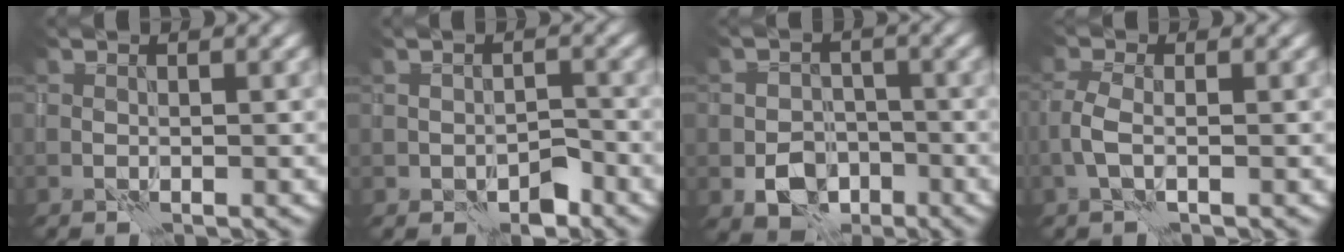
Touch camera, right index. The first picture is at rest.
{"total": 2.1, "force": [-1.3, 1.3, 1.0], "torque": [-0.009, 0.004, -0.018]}
{"total": 3.9, "force": [-1.6, 3.0, 1.8], "torque": [-0.025, -0.006, -0.029]}
{"total": 2.0, "force": [-0.4, 0.9, 1.8], "torque": [-0.042, 0.002, -0.014]}